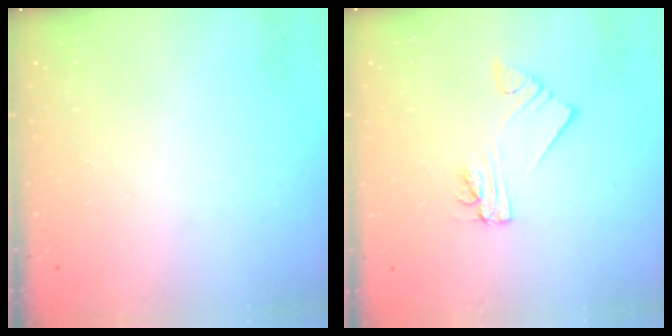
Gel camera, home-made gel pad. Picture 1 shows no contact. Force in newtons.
{"total": 2.2, "press": 2.2, "slide": 0.1}